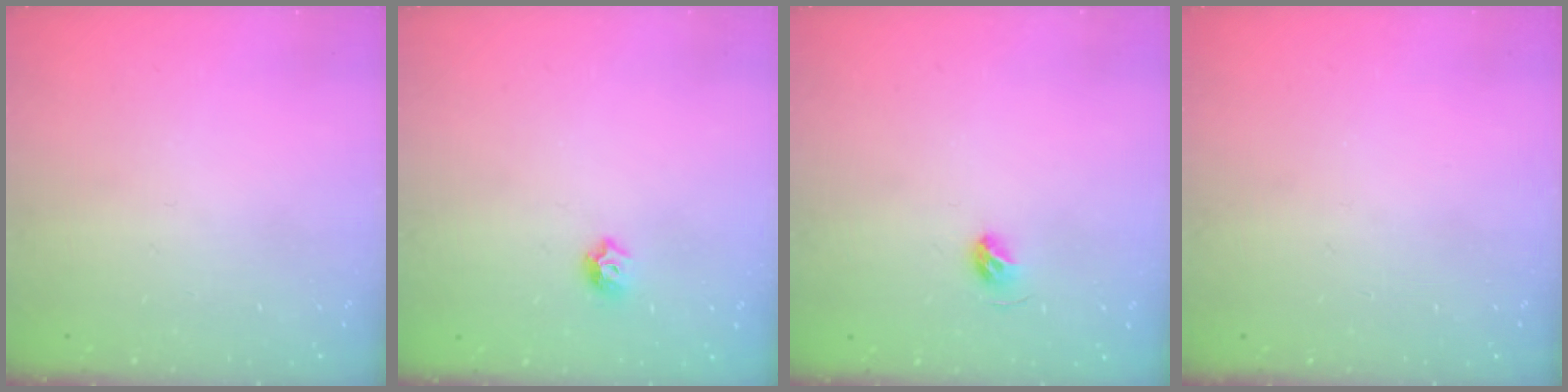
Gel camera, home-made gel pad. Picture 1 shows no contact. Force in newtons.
{"total": 5.2, "press": 5.1, "slide": 0.9}
{"total": 5.4, "press": 5.2, "slide": 1.2}
{"total": 0.0}